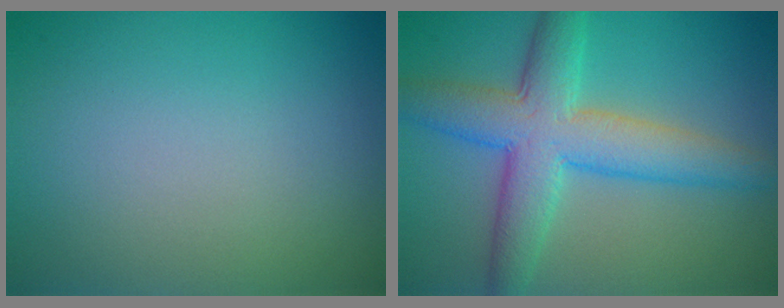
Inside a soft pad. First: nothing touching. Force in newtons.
{"total": 7.1, "press": 7.1, "slide": 0.2}